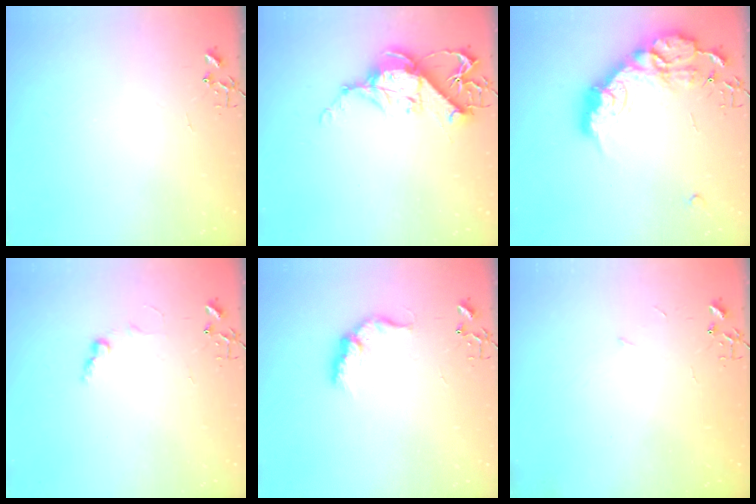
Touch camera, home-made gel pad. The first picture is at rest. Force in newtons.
{"total": 11.7, "press": 11.6, "slide": 1.5}
{"total": 20.5, "press": 20.5, "slide": 1.5}
{"total": 6.4, "press": 6.4, "slide": 0.8}
{"total": 11.6, "press": 11.5, "slide": 0.5}
{"total": 2.6, "press": 2.6, "slide": 0.4}